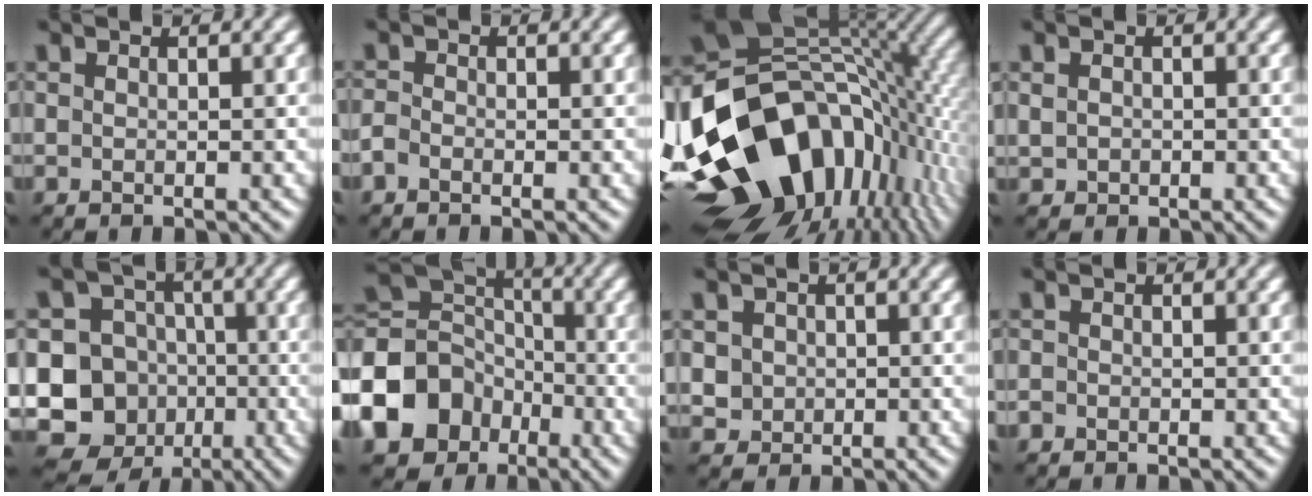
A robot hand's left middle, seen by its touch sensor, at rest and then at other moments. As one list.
[{"total": 1.2, "force": [-1.0, 0.6, 0.3], "torque": [-0.005, 0.001, -0.025]}, {"total": 18.5, "force": [-5.5, 12.6, 12.4], "torque": [-0.233, -0.014, -0.098]}, {"total": 0.9, "force": [-0.1, 0.9, 0.2], "torque": [-0.003, -0.003, -0.003]}, {"total": 12.1, "force": [-3.5, 11.1, 3.6], "torque": [-0.084, -0.009, -0.071]}, {"total": 12.7, "force": [-5.5, 10.2, 5.2], "torque": [-0.139, -0.018, -0.119]}, {"total": 2.6, "force": [0.5, 2.4, 0.8], "torque": [-0.018, 0.005, 0.022]}, {"total": 0.8, "force": [-0.5, 0.6, 0.0], "torque": [0.002, -0.005, -0.013]}]